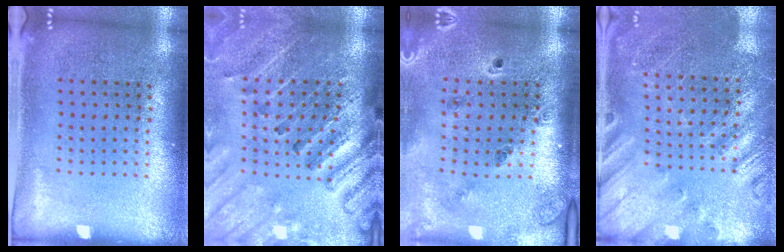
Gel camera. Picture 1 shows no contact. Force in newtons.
{"total": 2.8, "press": 2.7, "slide": 0.6}
{"total": 1.6, "press": 1.5, "slide": 0.4}
{"total": 2.2, "press": 2.1, "slide": 0.8}